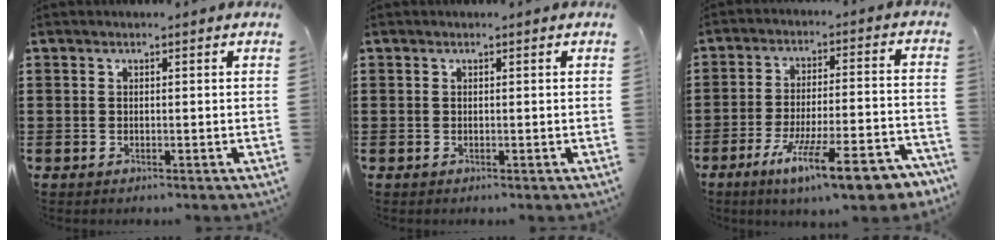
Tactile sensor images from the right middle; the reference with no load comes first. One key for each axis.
{"total": 0.0}
{"total": 12.7, "fx": -8.8, "fy": 1.7, "fz": 9.0, "tx": -0.152, "ty": 0.014, "tz": -0.154}